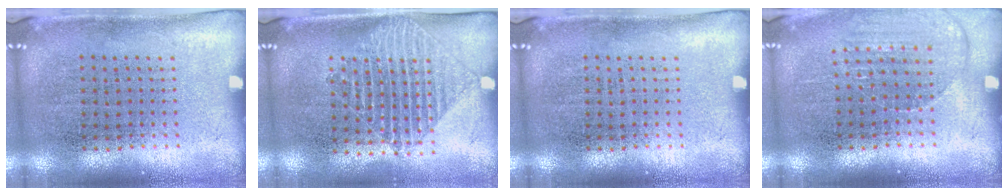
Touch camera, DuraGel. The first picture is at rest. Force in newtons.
{"total": 1.4, "press": 1.3, "slide": 0.7}
{"total": 0.0}
{"total": 1.2, "press": 1.2, "slide": 0.2}